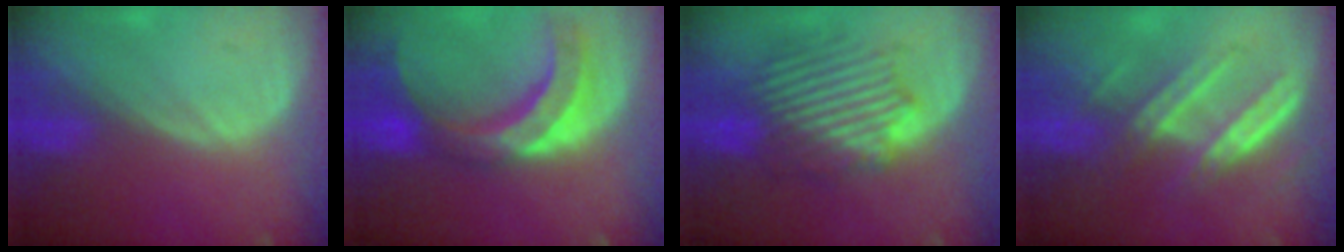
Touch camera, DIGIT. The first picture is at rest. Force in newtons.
{"total": 10.9, "press": 9.4, "slide": 5.4}
{"total": 8.7, "press": 8.6, "slide": 1.6}
{"total": 7.3, "press": 6.8, "slide": 2.8}